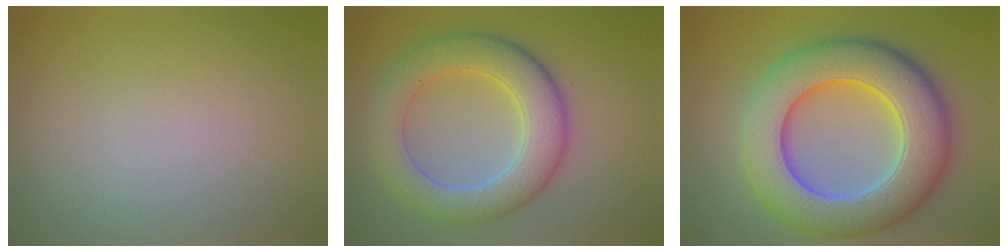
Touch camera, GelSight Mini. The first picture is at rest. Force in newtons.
{"total": 6.6, "press": 6.6, "slide": 0.3}
{"total": 11.1, "press": 11.0, "slide": 0.4}